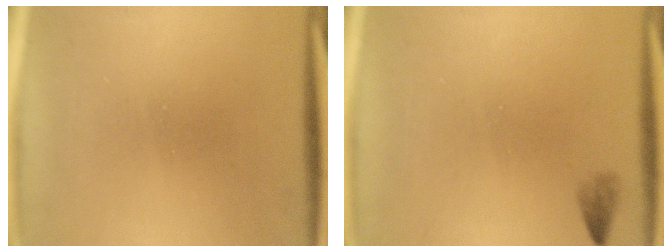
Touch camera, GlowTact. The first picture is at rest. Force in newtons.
{"total": 1.4}